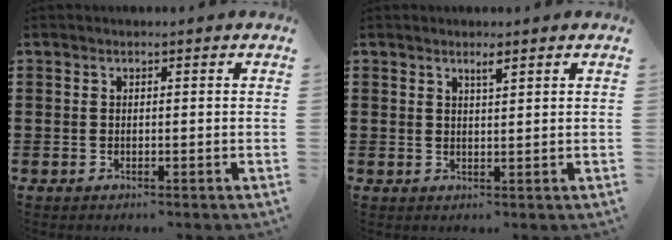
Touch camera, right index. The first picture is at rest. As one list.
[{"total": 1.6, "force": [1.2, 0.2, 1.1], "torque": [-0.014, -0.002, 0.019]}]